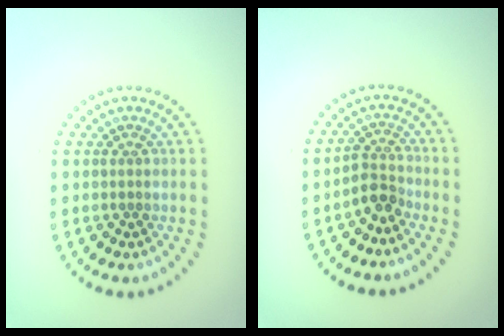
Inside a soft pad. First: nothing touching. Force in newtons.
{"total": 2.4, "press": 1.8, "slide": 1.6}